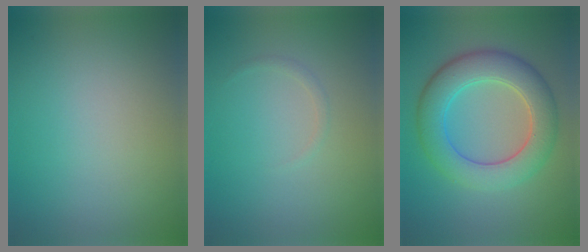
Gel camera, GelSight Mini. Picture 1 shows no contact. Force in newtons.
{"total": 0.6, "press": 0.6, "slide": 0.0}
{"total": 6.9, "press": 6.9, "slide": 0.0}